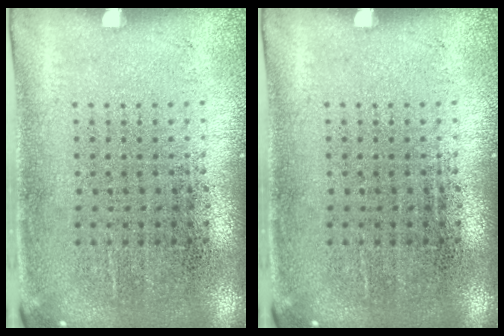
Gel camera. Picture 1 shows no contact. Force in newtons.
{"total": 0.0}